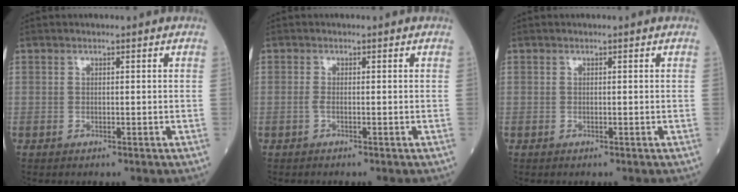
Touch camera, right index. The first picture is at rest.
{"total": 0.7, "force": [-0.3, -0.1, 0.6], "torque": [-0.013, 0.000, -0.010]}
{"total": 0.0}